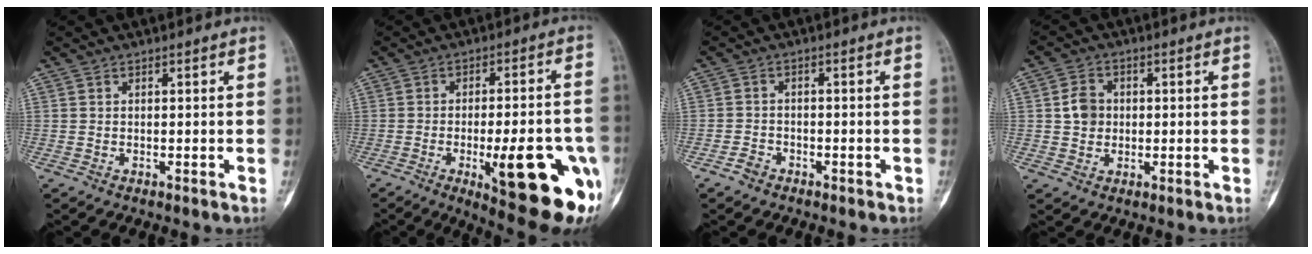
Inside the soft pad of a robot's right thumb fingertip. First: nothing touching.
{"total": 20.3, "force": [-6.9, 5.6, 18.3], "torque": [-0.183, 0.008, -0.077]}
{"total": 2.6, "force": [-1.8, 1.7, 0.5], "torque": [-0.009, 0.013, -0.034]}
{"total": 4.9, "force": [0.2, 4.2, 2.6], "torque": [-0.027, 0.005, -0.002]}